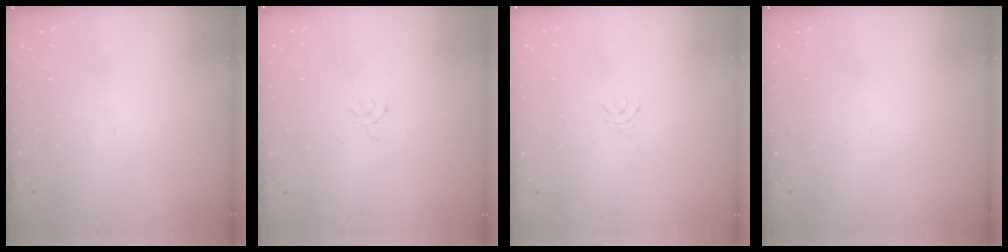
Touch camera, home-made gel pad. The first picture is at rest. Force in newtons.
{"total": 1.3, "press": 1.2, "slide": 0.4}
{"total": 3.0, "press": 2.9, "slide": 0.6}
{"total": 0.0}